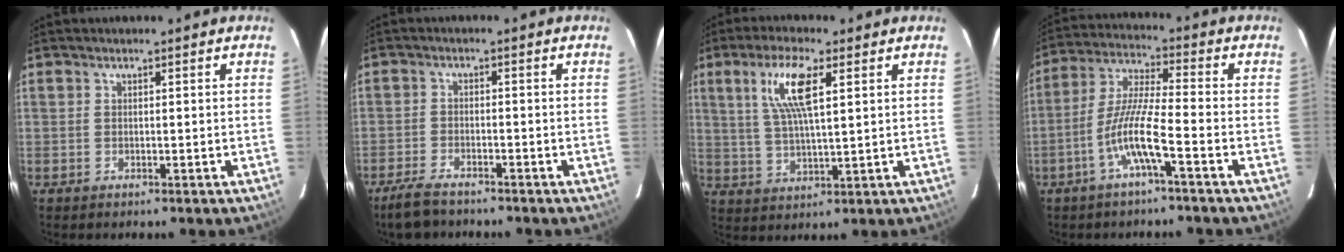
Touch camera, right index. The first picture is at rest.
{"total": 5.8, "force": [-4.9, 1.9, 2.5], "torque": [-0.077, -0.010, -0.094]}
{"total": 9.5, "force": [3.7, 2.2, 8.5], "torque": [-0.168, 0.007, 0.075]}
{"total": 9.3, "force": [-4.2, 0.1, 8.3], "torque": [-0.180, 0.004, -0.084]}